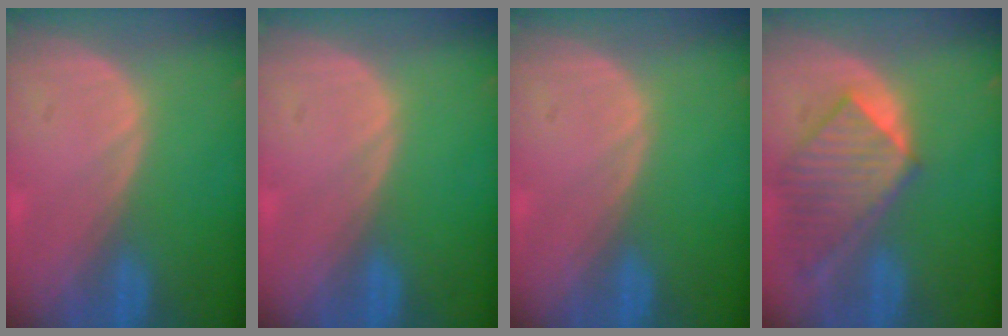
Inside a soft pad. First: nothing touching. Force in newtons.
{"total": 0.0}
{"total": 0.0}
{"total": 8.9, "press": 7.9, "slide": 4.1}